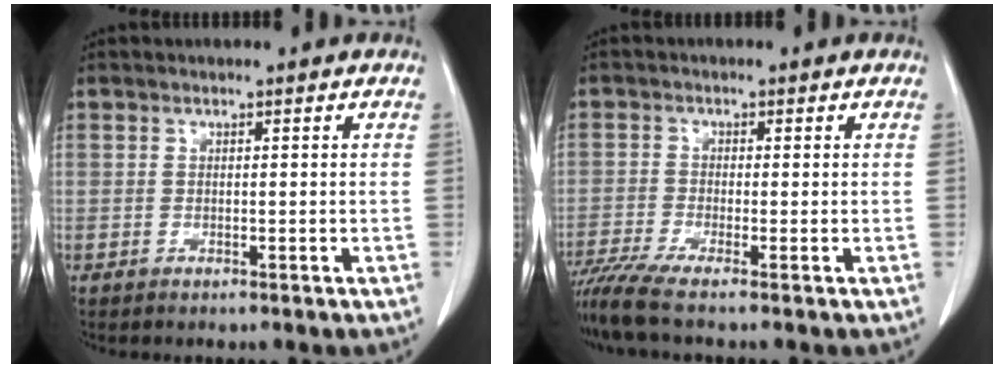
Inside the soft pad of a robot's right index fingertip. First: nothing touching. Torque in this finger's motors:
{"motor_torque": [0.49, -0.50, 0.26, 0.08]}